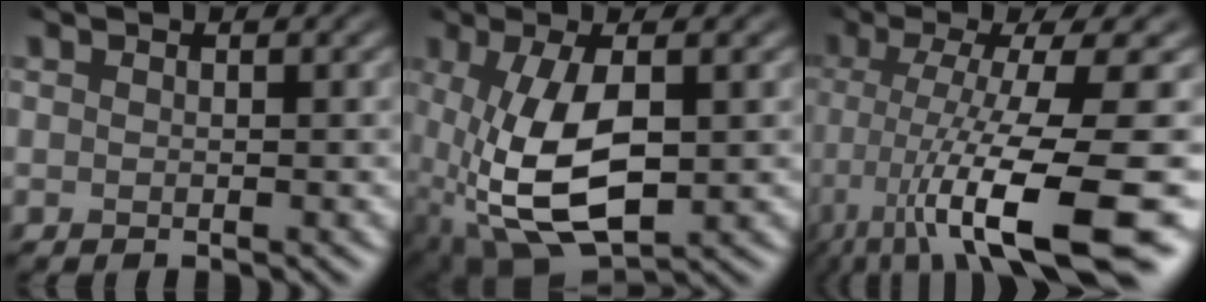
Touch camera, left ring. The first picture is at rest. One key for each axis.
{"total": 9.9, "fx": -2.0, "fy": 4.6, "fz": 8.5, "tx": -0.190, "ty": -0.007, "tz": -0.029}
{"total": 13.4, "fx": -4.9, "fy": 2.9, "fz": 12.1, "tx": -0.185, "ty": -0.017, "tz": -0.067}